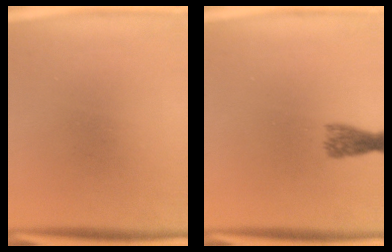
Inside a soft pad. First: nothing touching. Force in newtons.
{"total": 2.7}